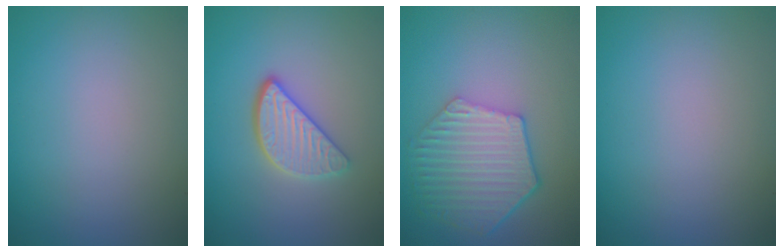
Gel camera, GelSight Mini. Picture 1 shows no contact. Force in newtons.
{"total": 3.5, "press": 2.9, "slide": 1.9}
{"total": 5.9, "press": 4.6, "slide": 3.8}
{"total": 0.0}